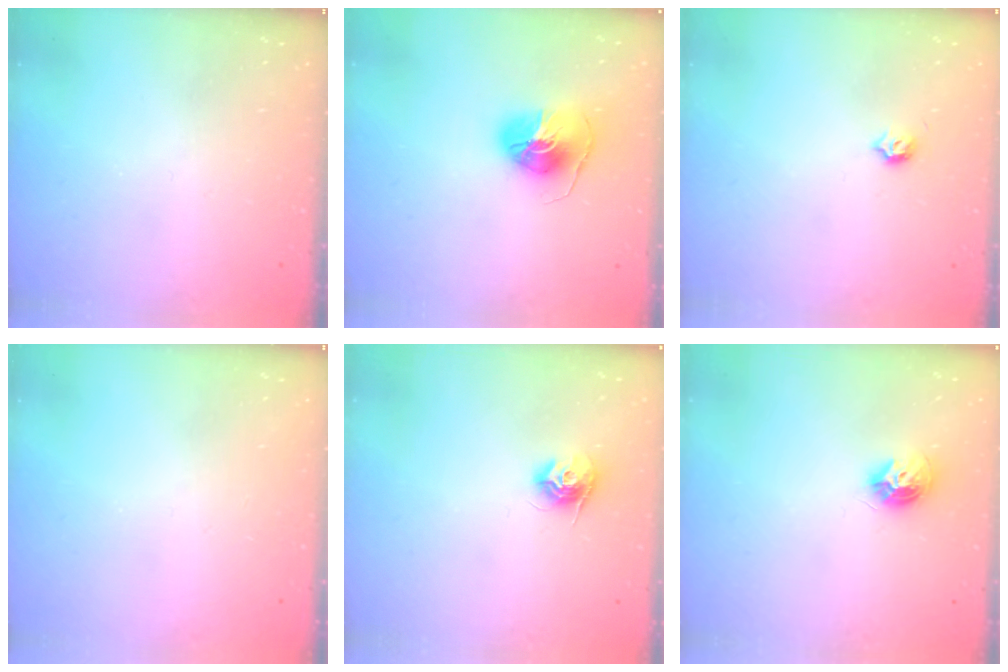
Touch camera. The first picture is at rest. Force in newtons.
{"total": 8.5, "press": 8.5, "slide": 0.2}
{"total": 3.5, "press": 3.5, "slide": 0.6}
{"total": 0.0}
{"total": 9.6, "press": 9.6, "slide": 0.4}
{"total": 8.9, "press": 8.9, "slide": 0.5}